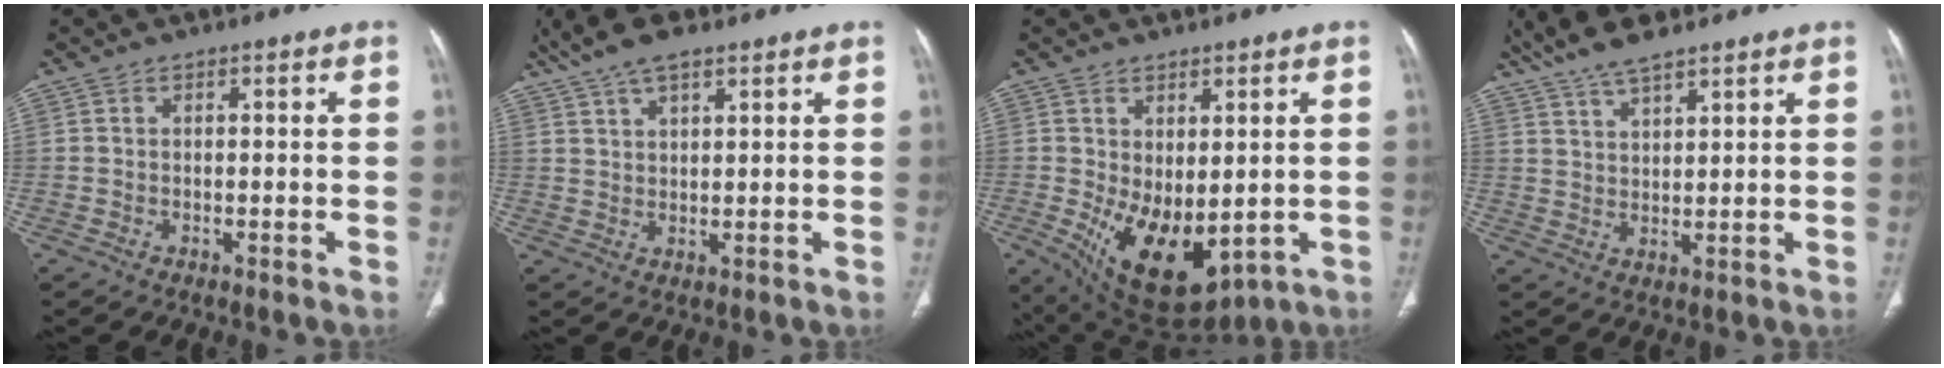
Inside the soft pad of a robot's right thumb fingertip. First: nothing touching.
{"total": 8.8, "force": [6.1, 3.2, 5.5], "torque": [-0.101, -0.003, 0.113]}
{"total": 13.5, "force": [-1.7, 7.4, 11.1], "torque": [-0.173, -0.019, 0.006]}
{"total": 9.4, "force": [7.5, 2.4, 5.3], "torque": [-0.098, -0.018, 0.143]}